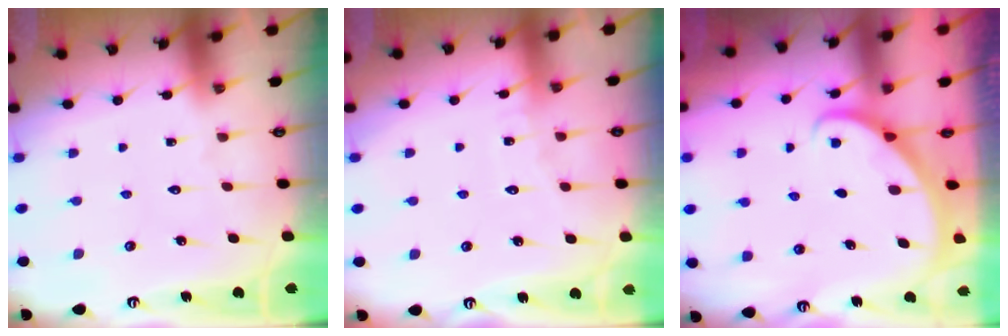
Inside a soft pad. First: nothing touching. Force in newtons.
{"total": 3.5, "press": 3.5, "slide": 0.3}
{"total": 2.0, "press": 2.0, "slide": 0.1}